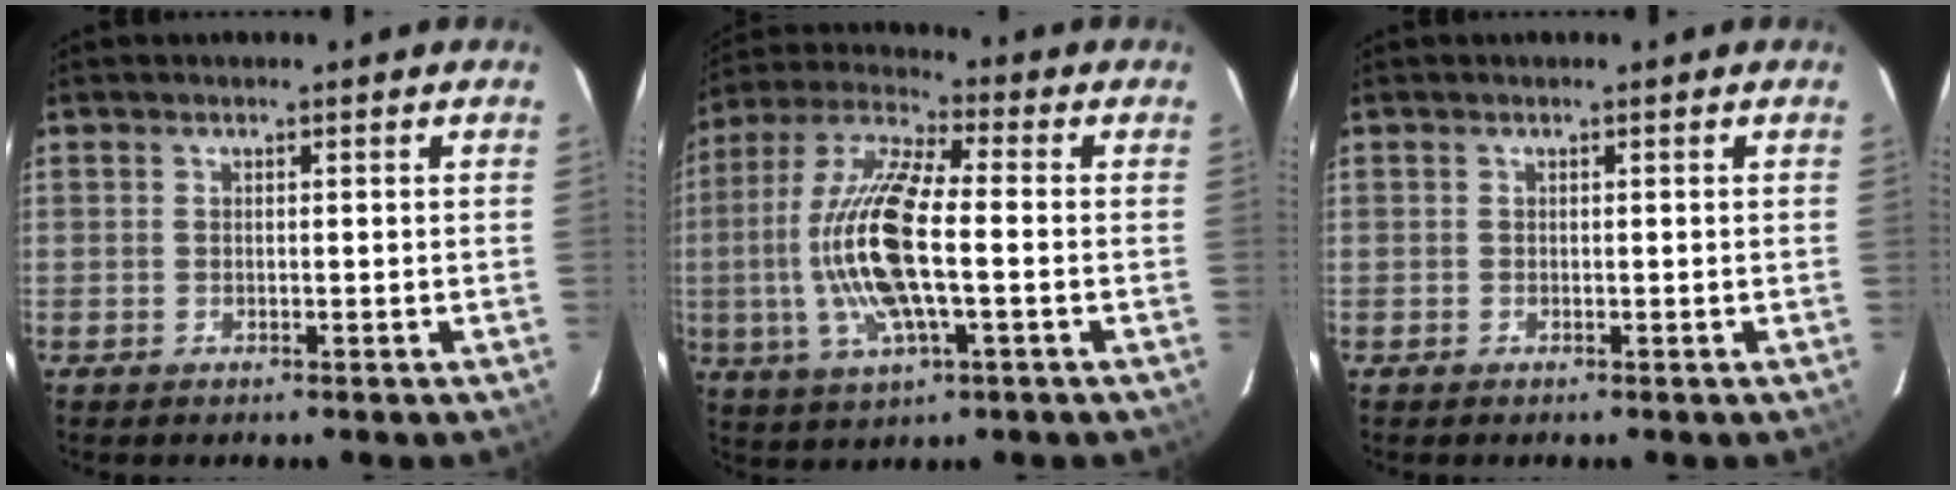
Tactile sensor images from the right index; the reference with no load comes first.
{"total": 17.0, "force": [-1.6, 5.0, 16.2], "torque": [-0.329, 0.001, -0.035]}
{"total": 0.0}